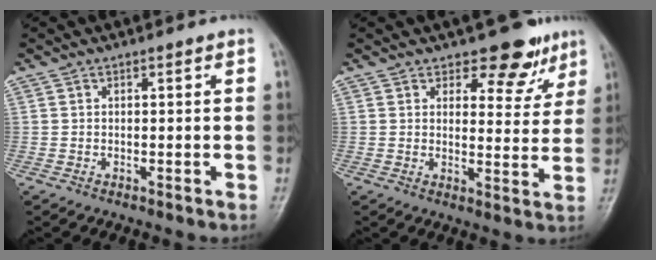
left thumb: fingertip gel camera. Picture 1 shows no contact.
{"total": 7.8, "force": [5.7, 4.2, 3.4], "torque": [-0.004, -0.036, 0.072]}